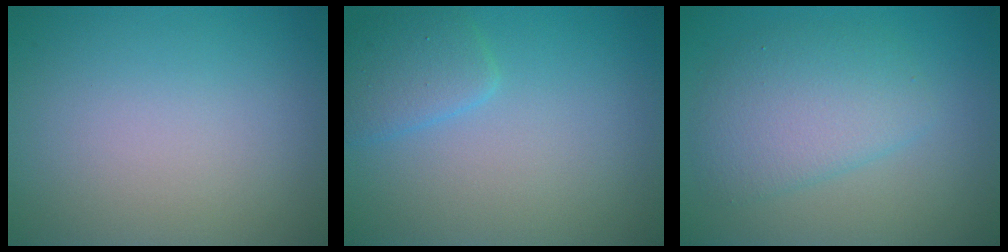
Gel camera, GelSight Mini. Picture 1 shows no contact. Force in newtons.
{"total": 2.3, "press": 2.3, "slide": 0.1}
{"total": 4.4, "press": 4.4, "slide": 0.1}